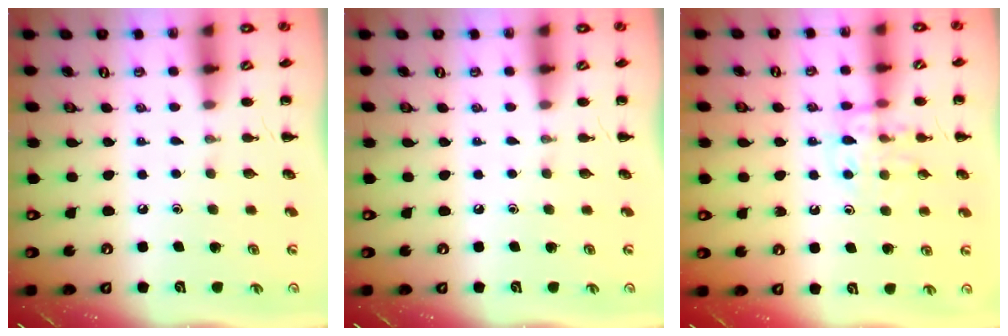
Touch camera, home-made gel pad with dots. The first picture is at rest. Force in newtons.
{"total": 0.0}
{"total": 11.5, "press": 11.4, "slide": 1.2}